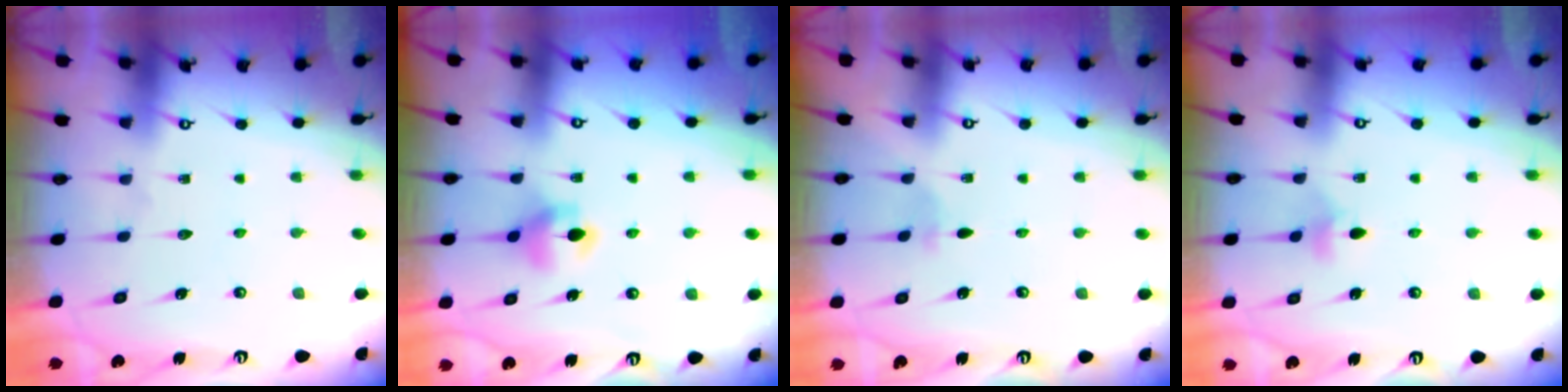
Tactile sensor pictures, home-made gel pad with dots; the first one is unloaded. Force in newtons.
{"total": 6.0, "press": 6.0, "slide": 0.9}
{"total": 1.4, "press": 1.4, "slide": 0.3}
{"total": 5.2, "press": 5.1, "slide": 0.8}